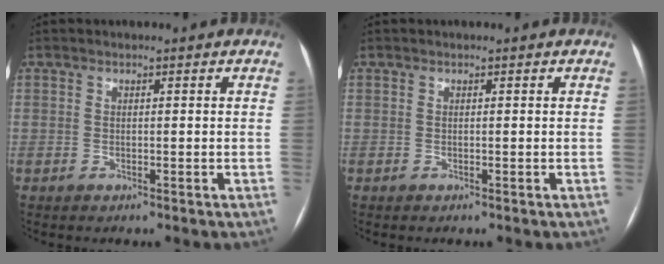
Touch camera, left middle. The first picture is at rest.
{"total": 0.0}